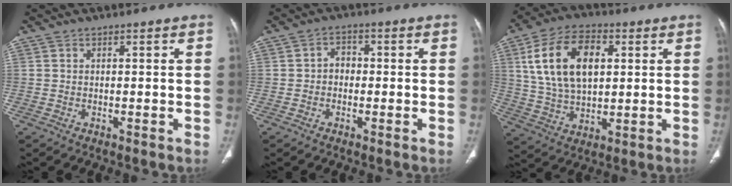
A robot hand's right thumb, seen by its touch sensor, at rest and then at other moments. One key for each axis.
{"total": 2.9, "fx": -0.4, "fy": 2.4, "fz": 1.6, "tx": -0.004, "ty": 0.014, "tz": -0.016}
{"total": 16.5, "fx": 4.3, "fy": 9.9, "fz": 12.5, "tx": -0.208, "ty": 0.001, "tz": 0.080}